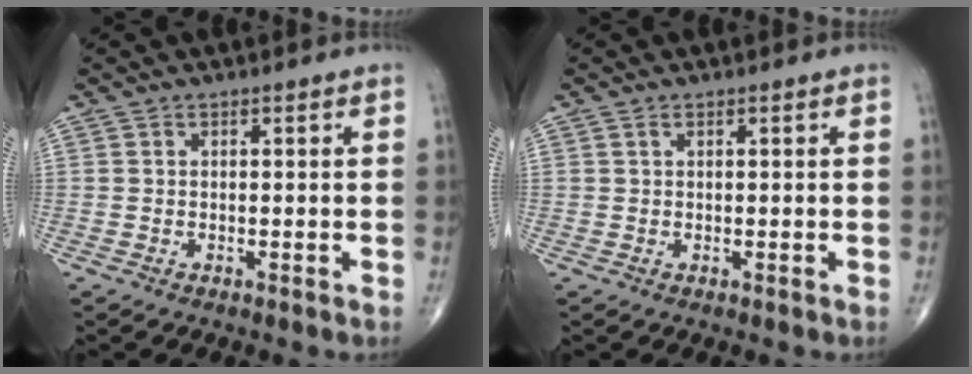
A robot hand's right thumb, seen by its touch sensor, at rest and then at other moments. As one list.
[{"total": 0.5, "force": [0.3, 0.3, 0.3], "torque": [-0.006, 0.003, 0.007]}]